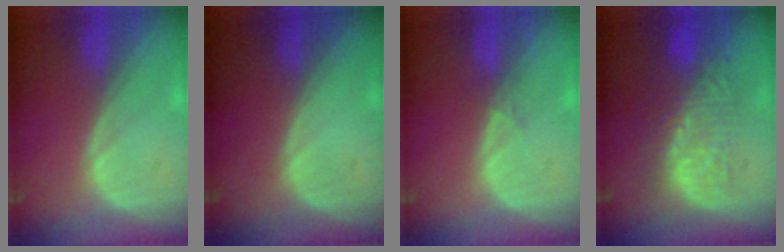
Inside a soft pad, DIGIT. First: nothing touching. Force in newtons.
{"total": 0.0}
{"total": 0.7, "press": 0.7, "slide": 0.2}
{"total": 9.3, "press": 9.0, "slide": 2.3}